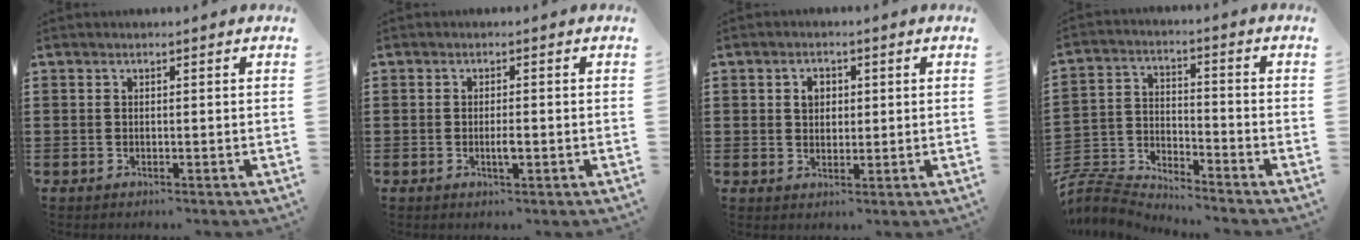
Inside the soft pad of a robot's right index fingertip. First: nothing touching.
{"total": 2.1, "force": [-0.6, 0.4, 1.9], "torque": [-0.037, -0.002, -0.010]}
{"total": 2.5, "force": [0.6, 1.9, 1.5], "torque": [-0.035, 0.011, 0.008]}
{"total": 5.0, "force": [-4.9, 0.8, 0.2], "torque": [-0.026, -0.009, -0.106]}